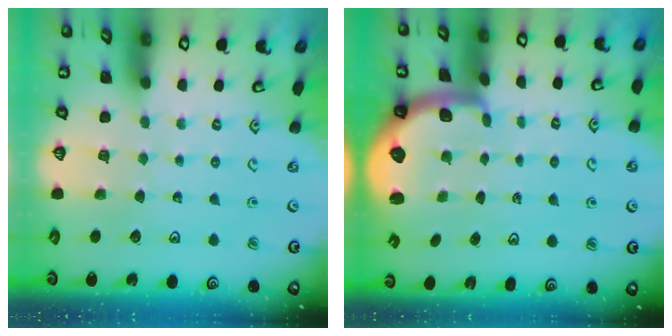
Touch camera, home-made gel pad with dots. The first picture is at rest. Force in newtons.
{"total": 1.7, "press": 1.6, "slide": 0.4}